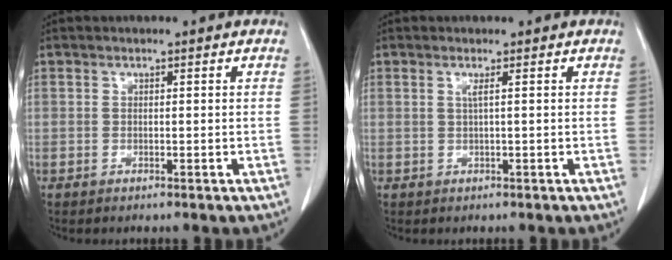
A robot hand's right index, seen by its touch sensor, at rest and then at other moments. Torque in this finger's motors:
{"motor_torque": [0.09, -0.02, 0.06, 0.01]}